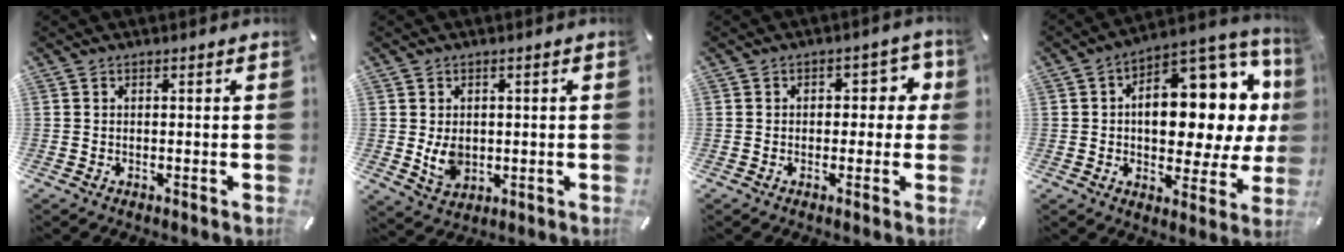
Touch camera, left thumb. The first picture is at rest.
{"total": 5.6, "force": [0.1, 4.6, 3.3], "torque": [-0.064, -0.006, -0.001]}
{"total": 5.5, "force": [0.4, 3.8, 3.9], "torque": [-0.046, 0.006, -0.001]}
{"total": 17.8, "force": [4.1, 10.1, 14.0], "torque": [-0.180, -0.044, 0.066]}